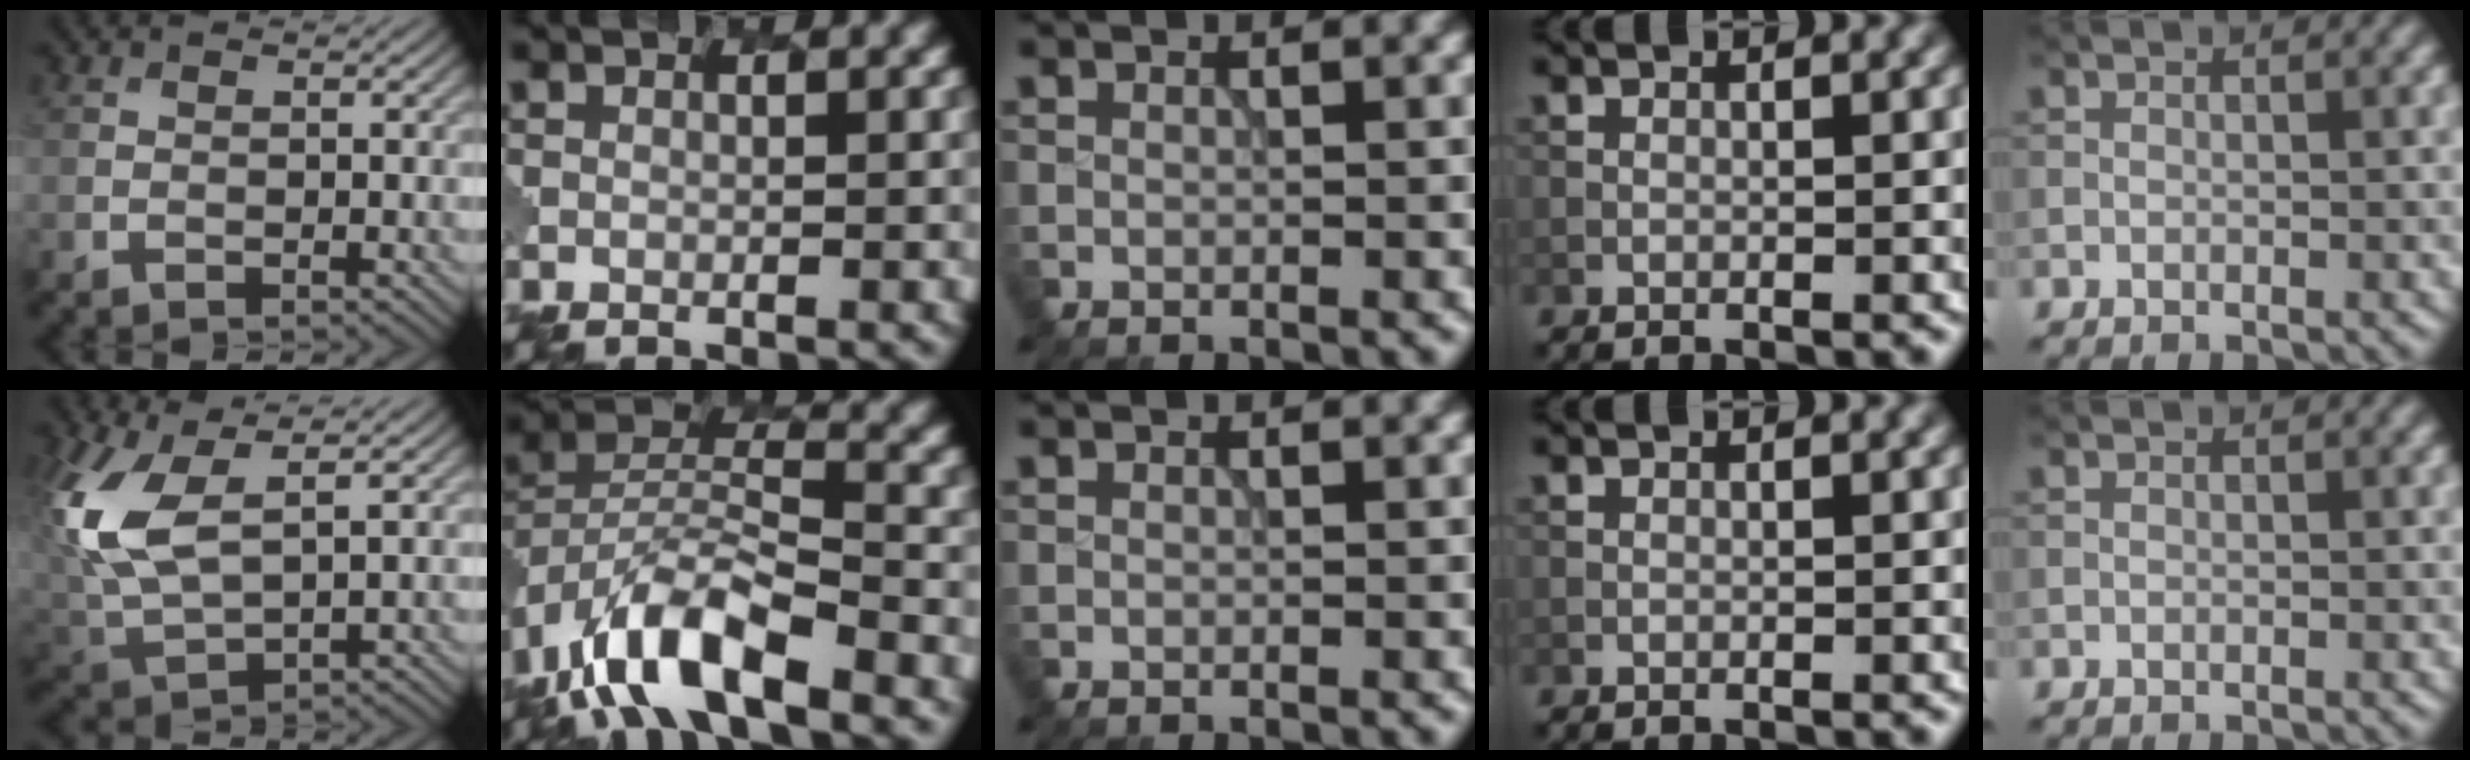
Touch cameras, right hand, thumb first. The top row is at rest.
{"thumb": {"total": 10.2, "force": [3.0, 5.0, 8.3], "torque": [-0.212, -0.003, 0.060]}, "index": {"total": 9.7, "force": [-6.0, 3.7, 6.6], "torque": [-0.124, 0.002, -0.119]}}